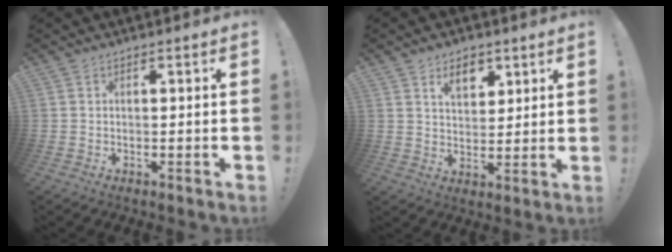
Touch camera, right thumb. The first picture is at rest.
{"total": 8.2, "force": [5.1, 5.4, 3.6], "torque": [-0.045, -0.024, 0.093]}